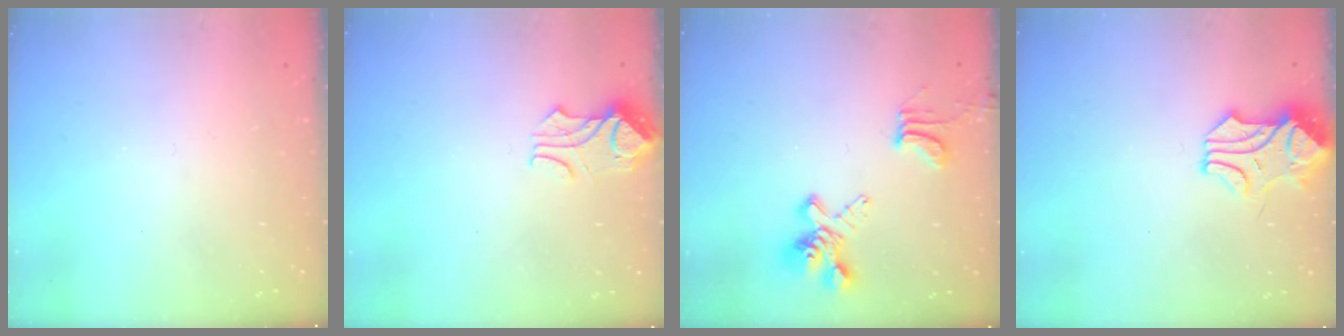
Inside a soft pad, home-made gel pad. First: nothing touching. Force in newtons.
{"total": 1.1, "press": 0.7, "slide": 0.9}
{"total": 5.3, "press": 5.0, "slide": 1.9}
{"total": 1.1, "press": 0.5, "slide": 1.0}